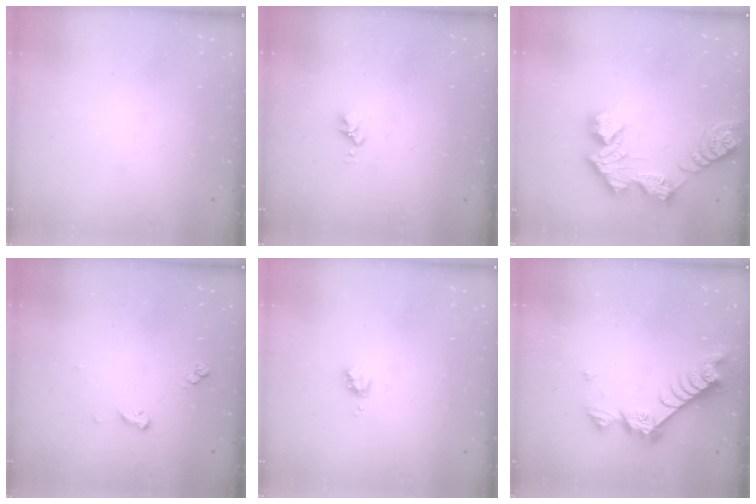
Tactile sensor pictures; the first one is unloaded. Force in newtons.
{"total": 2.8, "press": 2.8, "slide": 0.4}
{"total": 11.5, "press": 11.5, "slide": 0.8}
{"total": 6.0, "press": 5.7, "slide": 1.7}
{"total": 3.7, "press": 3.7, "slide": 0.4}
{"total": 7.4, "press": 7.3, "slide": 0.9}